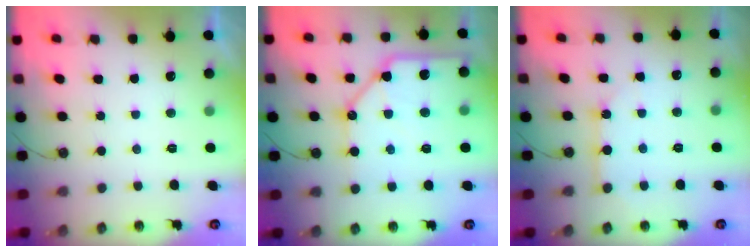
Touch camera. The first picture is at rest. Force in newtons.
{"total": 14.4, "press": 14.3, "slide": 1.9}
{"total": 6.9, "press": 6.9, "slide": 0.6}